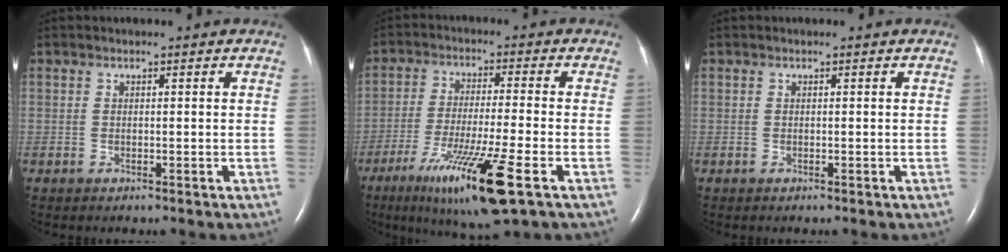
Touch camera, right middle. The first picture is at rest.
{"total": 13.9, "force": [-7.0, 0.1, 12.1], "torque": [-0.224, -0.042, -0.116]}
{"total": 0.0}